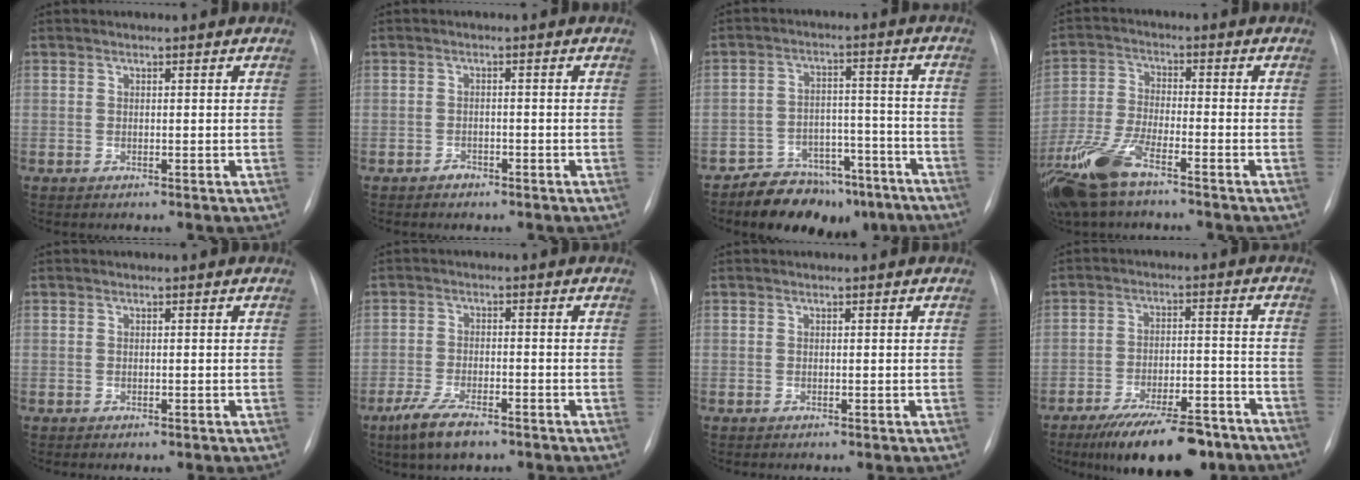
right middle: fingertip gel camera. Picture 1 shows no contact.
{"total": 1.3, "force": [-1.1, 0.8, 0.2], "torque": [-0.003, 0.003, -0.017]}
{"total": 12.4, "force": [-9.8, 6.2, 4.1], "torque": [-0.034, 0.045, -0.144]}
{"total": 10.7, "force": [-7.3, 2.6, 7.4], "torque": [-0.166, -0.016, -0.141]}
{"total": 0.0}
{"total": 6.7, "force": [-4.6, 1.9, 4.4], "torque": [-0.093, -0.012, -0.080]}
{"total": 0.0}
{"total": 15.1, "force": [-11.6, 4.8, 8.4], "torque": [-0.109, 0.012, -0.179]}